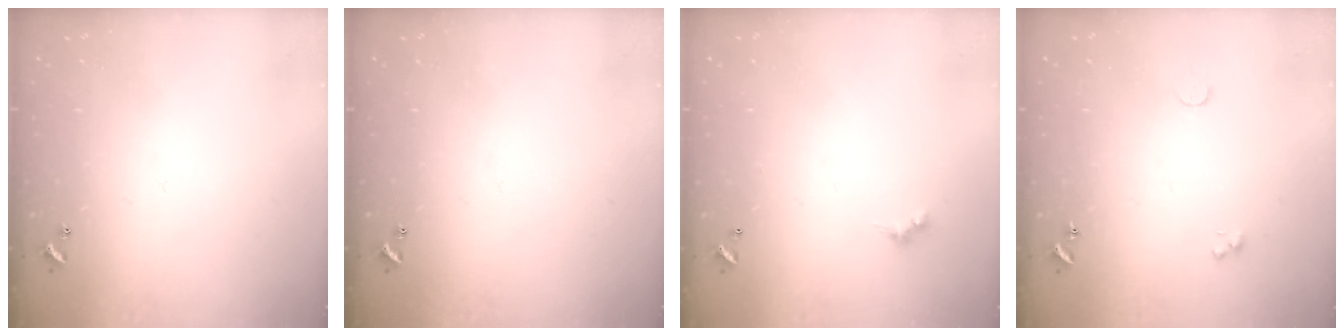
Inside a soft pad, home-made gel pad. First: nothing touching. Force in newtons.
{"total": 0.0}
{"total": 2.5, "press": 2.5, "slide": 0.5}
{"total": 1.1, "press": 1.0, "slide": 0.6}